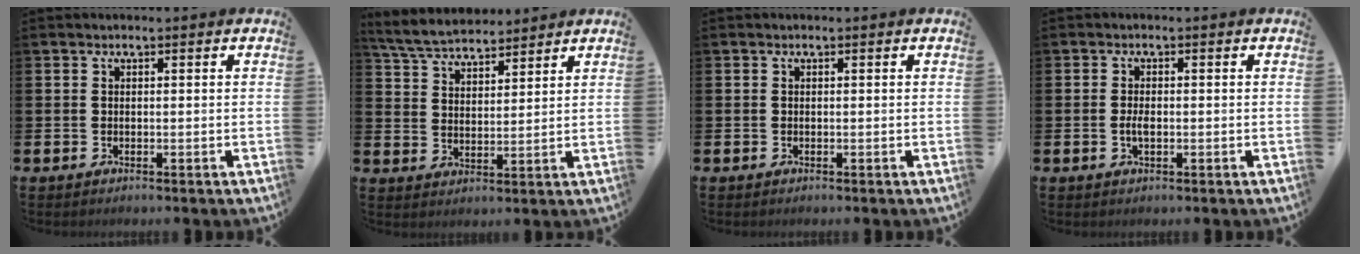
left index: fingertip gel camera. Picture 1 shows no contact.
{"total": 5.9, "force": [5.7, 1.2, 1.1], "torque": [-0.047, -0.022, 0.105]}
{"total": 0.0}
{"total": 1.7, "force": [-0.2, 0.7, 1.5], "torque": [-0.029, 0.002, -0.006]}